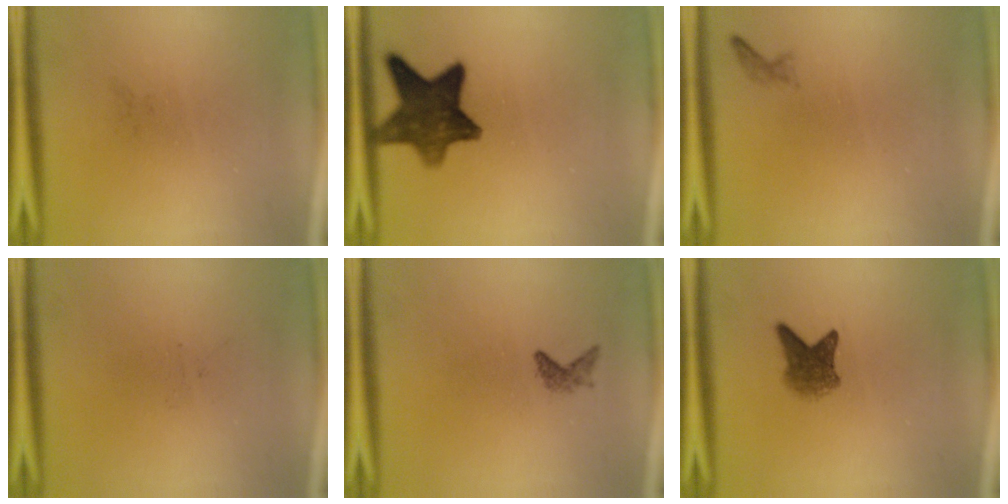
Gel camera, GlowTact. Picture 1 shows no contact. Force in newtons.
{"total": 11.0}
{"total": 0.6}
{"total": 0.0}
{"total": 1.1}
{"total": 3.5}